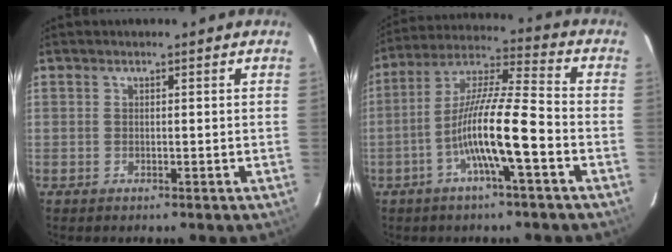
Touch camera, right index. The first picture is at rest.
{"total": 12.6, "force": [-4.3, 0.5, 11.8], "torque": [-0.224, 0.011, -0.081]}